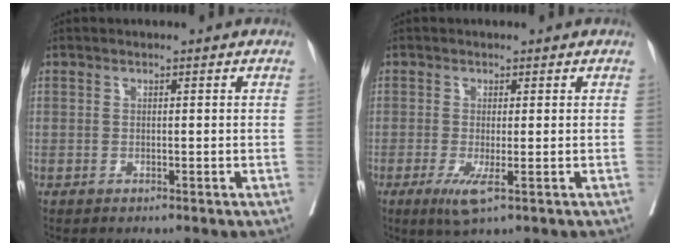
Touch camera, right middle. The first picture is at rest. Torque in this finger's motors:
{"motor_torque": [0.52, -0.62, 0.23, 0.05]}